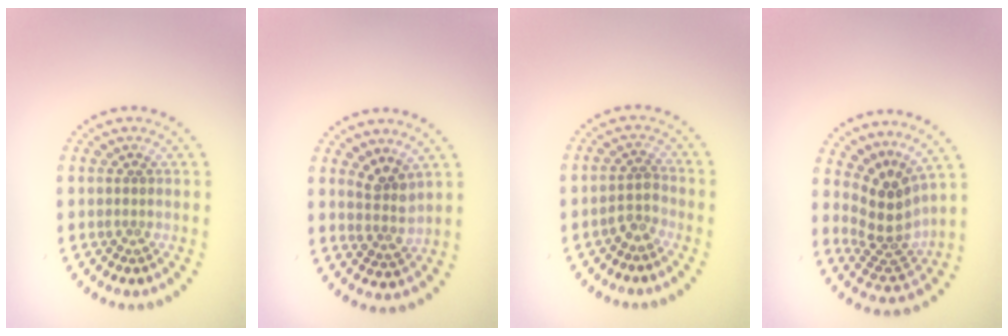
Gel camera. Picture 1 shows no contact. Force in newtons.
{"total": 2.6, "press": 2.0, "slide": 1.7}
{"total": 1.8, "press": 1.4, "slide": 1.1}
{"total": 4.0, "press": 2.8, "slide": 2.9}